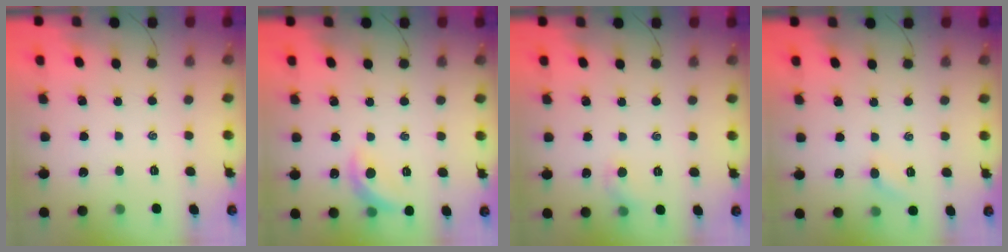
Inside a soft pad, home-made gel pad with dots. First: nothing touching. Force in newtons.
{"total": 9.3, "press": 9.2, "slide": 1.2}
{"total": 5.4, "press": 5.2, "slide": 1.5}
{"total": 4.4, "press": 4.2, "slide": 1.4}